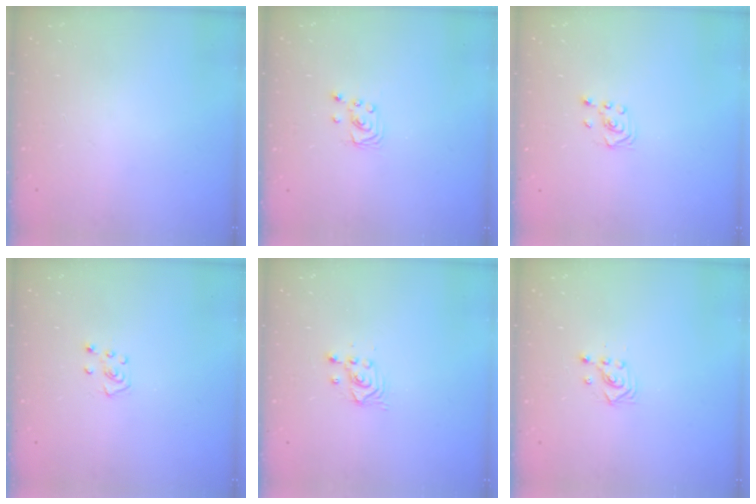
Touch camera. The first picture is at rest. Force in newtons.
{"total": 2.2, "press": 2.2, "slide": 0.2}
{"total": 2.3, "press": 2.2, "slide": 0.7}
{"total": 4.8, "press": 4.8, "slide": 0.4}
{"total": 2.4, "press": 2.4, "slide": 0.2}
{"total": 3.3, "press": 3.3, "slide": 0.2}